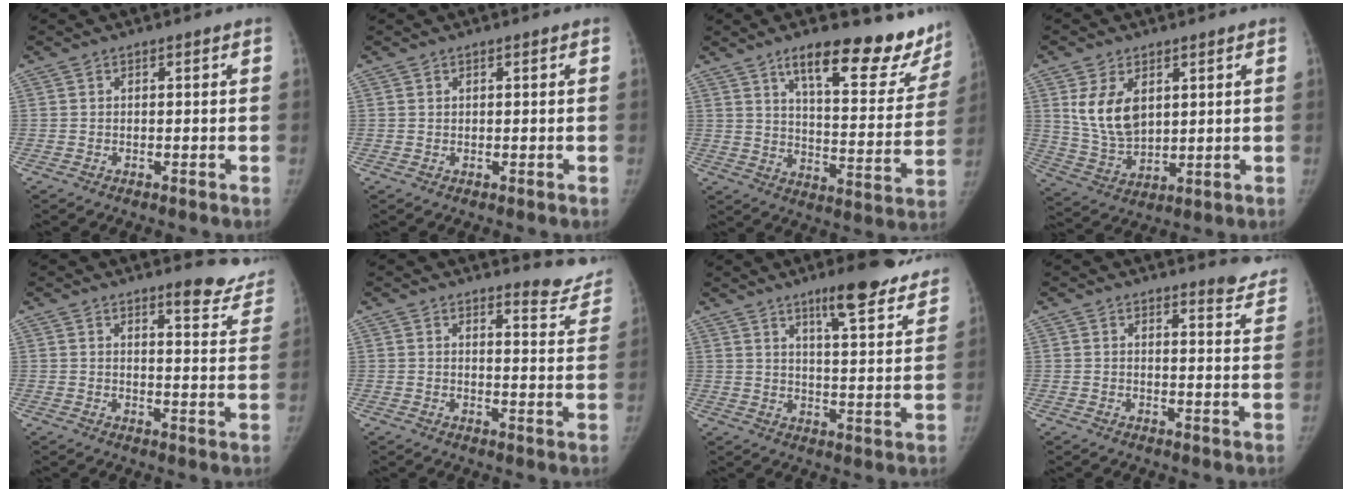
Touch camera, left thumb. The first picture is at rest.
{"total": 0.5, "force": [0.4, 0.2, 0.2], "torque": [-0.003, -0.003, 0.007]}
{"total": 21.4, "force": [15.7, 6.9, 12.7], "torque": [-0.121, -0.088, 0.217]}
{"total": 10.3, "force": [3.5, 6.4, 7.3], "torque": [-0.118, -0.019, 0.082]}
{"total": 9.4, "force": [8.2, 2.4, 3.9], "torque": [-0.015, -0.061, 0.084]}
{"total": 7.8, "force": [7.6, 1.5, 1.1], "torque": [0.010, -0.078, 0.078]}
{"total": 15.3, "force": [11.5, 3.0, 9.7], "torque": [-0.100, -0.061, 0.159]}
{"total": 6.9, "force": [6.7, 1.1, 1.3], "torque": [0.007, -0.054, 0.062]}